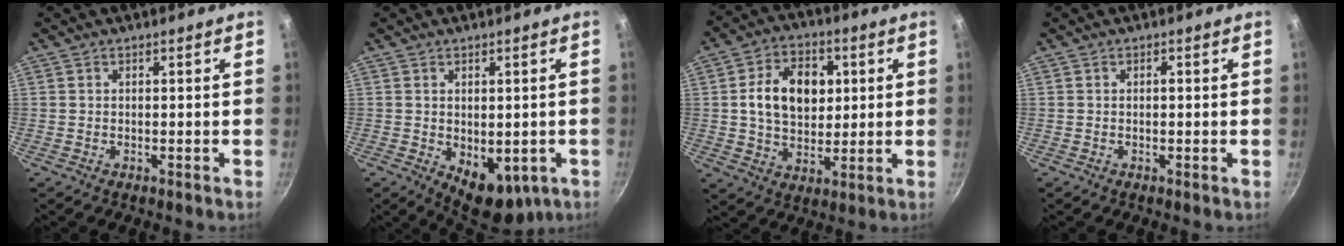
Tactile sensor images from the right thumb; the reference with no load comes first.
{"total": 9.3, "force": [-2.0, 5.7, 7.1], "torque": [-0.066, -0.011, -0.010]}
{"total": 13.1, "force": [2.3, 9.4, 8.9], "torque": [-0.117, 0.002, 0.035]}
{"total": 0.7, "force": [-0.1, 0.2, 0.6], "torque": [-0.014, 0.002, -0.004]}